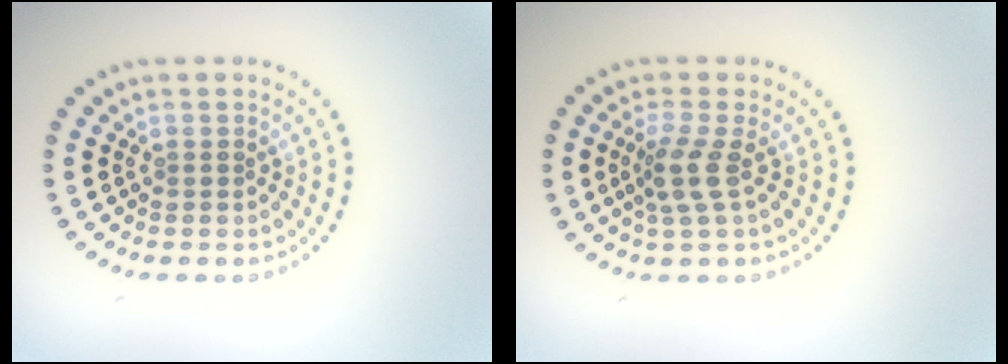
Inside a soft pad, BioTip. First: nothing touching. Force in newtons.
{"total": 2.5, "press": 1.9, "slide": 1.7}